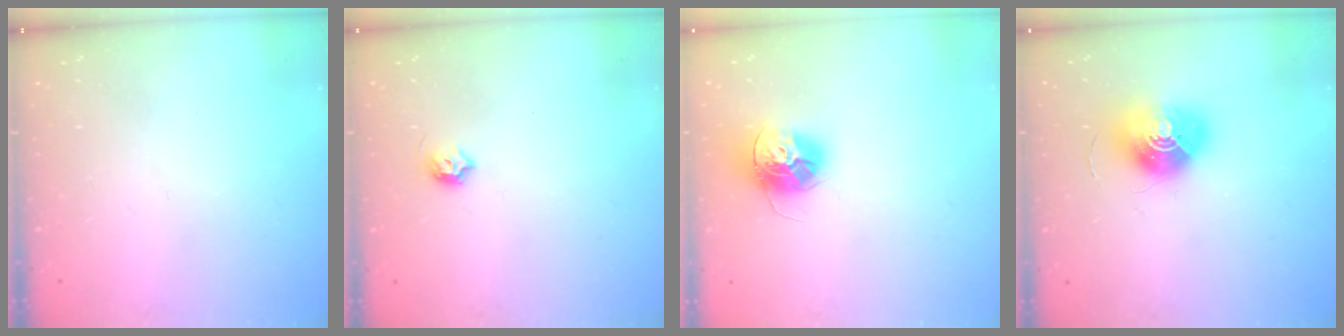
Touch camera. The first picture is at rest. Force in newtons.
{"total": 5.5, "press": 5.4, "slide": 0.9}
{"total": 13.4, "press": 13.4, "slide": 1.2}
{"total": 13.5, "press": 13.5, "slide": 0.6}